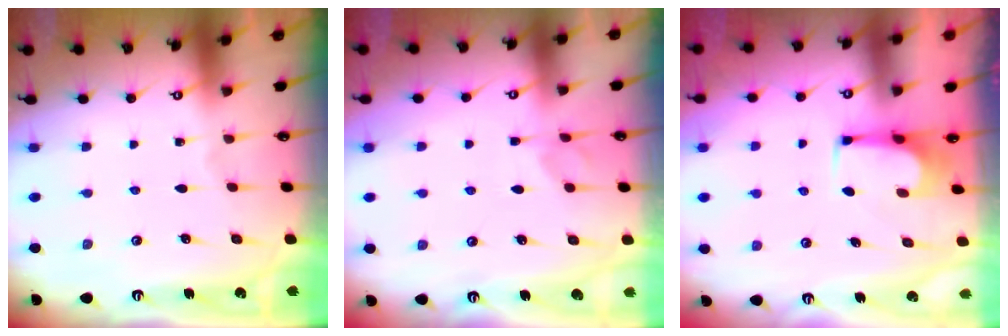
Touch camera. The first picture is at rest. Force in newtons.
{"total": 0.9, "press": 0.7, "slide": 0.6}
{"total": 2.2, "press": 2.2, "slide": 0.3}